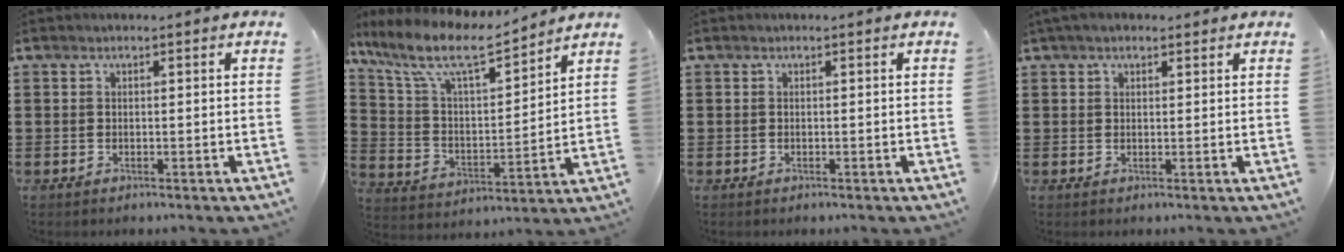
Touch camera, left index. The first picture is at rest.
{"total": 10.0, "force": [7.8, 2.2, 5.7], "torque": [-0.143, -0.041, 0.134]}
{"total": 0.0}
{"total": 1.9, "force": [1.4, 0.9, 1.0], "torque": [-0.021, 0.008, 0.025]}